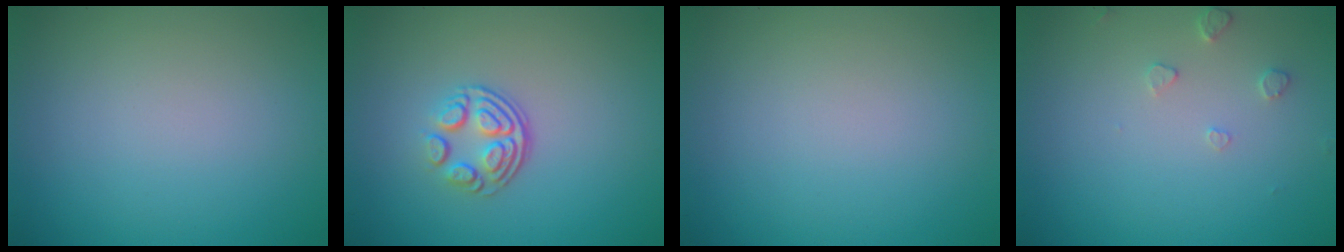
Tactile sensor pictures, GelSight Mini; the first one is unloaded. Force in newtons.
{"total": 3.6, "press": 2.4, "slide": 2.7}
{"total": 0.0}
{"total": 1.2, "press": 1.2, "slide": 0.2}